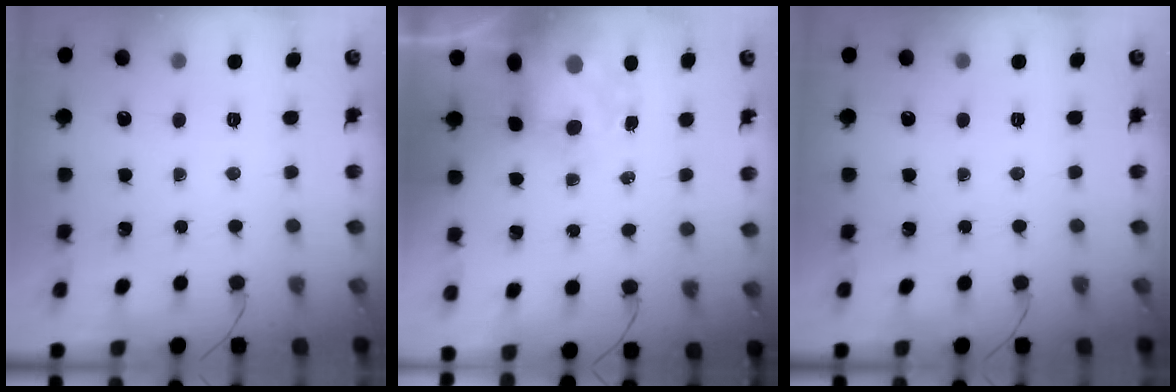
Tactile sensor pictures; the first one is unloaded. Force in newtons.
{"total": 6.2, "press": 6.1, "slide": 1.4}
{"total": 0.0}